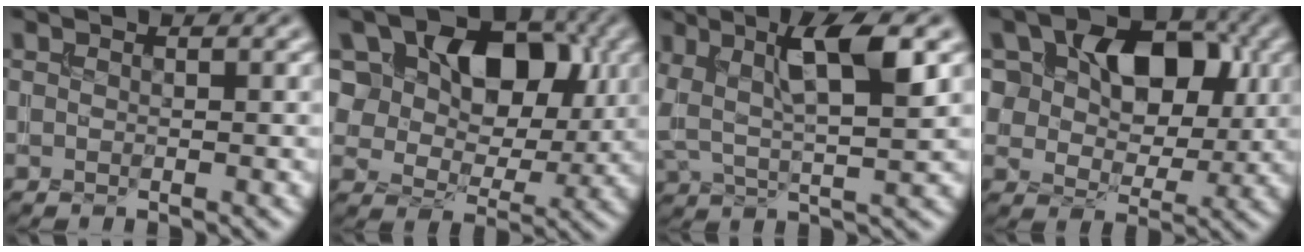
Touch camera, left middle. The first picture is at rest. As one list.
[{"total": 13.7, "force": [5.2, 9.2, 8.7], "torque": [-0.137, 0.037, 0.074]}, {"total": 6.9, "force": [2.3, 2.1, 6.2], "torque": [-0.114, 0.002, 0.038]}, {"total": 10.4, "force": [3.4, 7.0, 6.9], "torque": [-0.118, 0.018, 0.046]}]